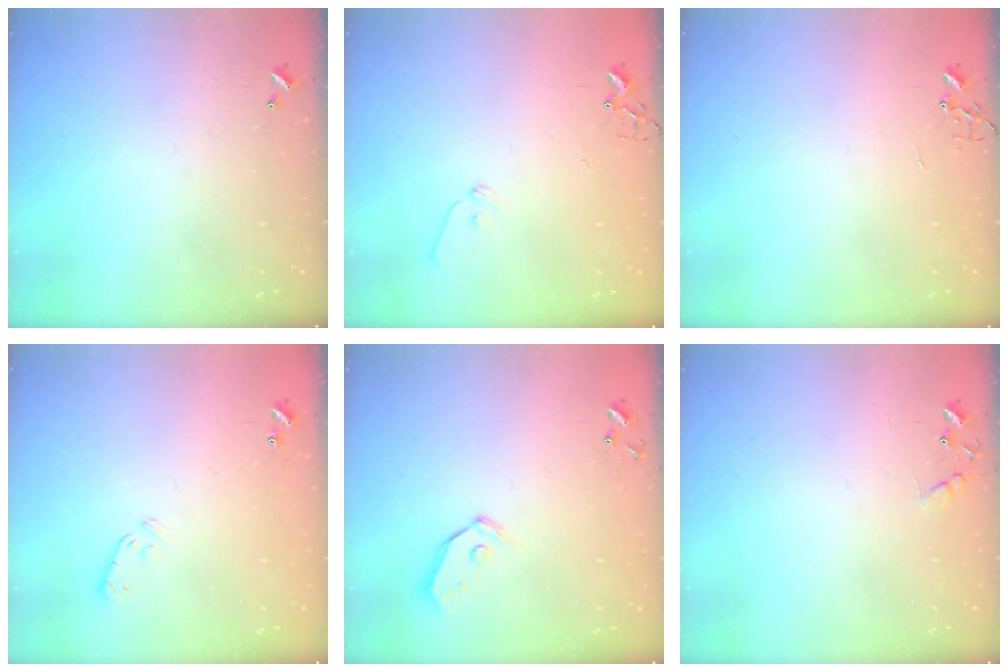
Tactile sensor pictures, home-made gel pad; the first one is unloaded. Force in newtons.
{"total": 7.0, "press": 6.9, "slide": 0.8}
{"total": 0.0}
{"total": 4.1, "press": 4.1, "slide": 0.6}
{"total": 4.8, "press": 4.8, "slide": 0.5}
{"total": 8.9, "press": 8.9, "slide": 0.5}